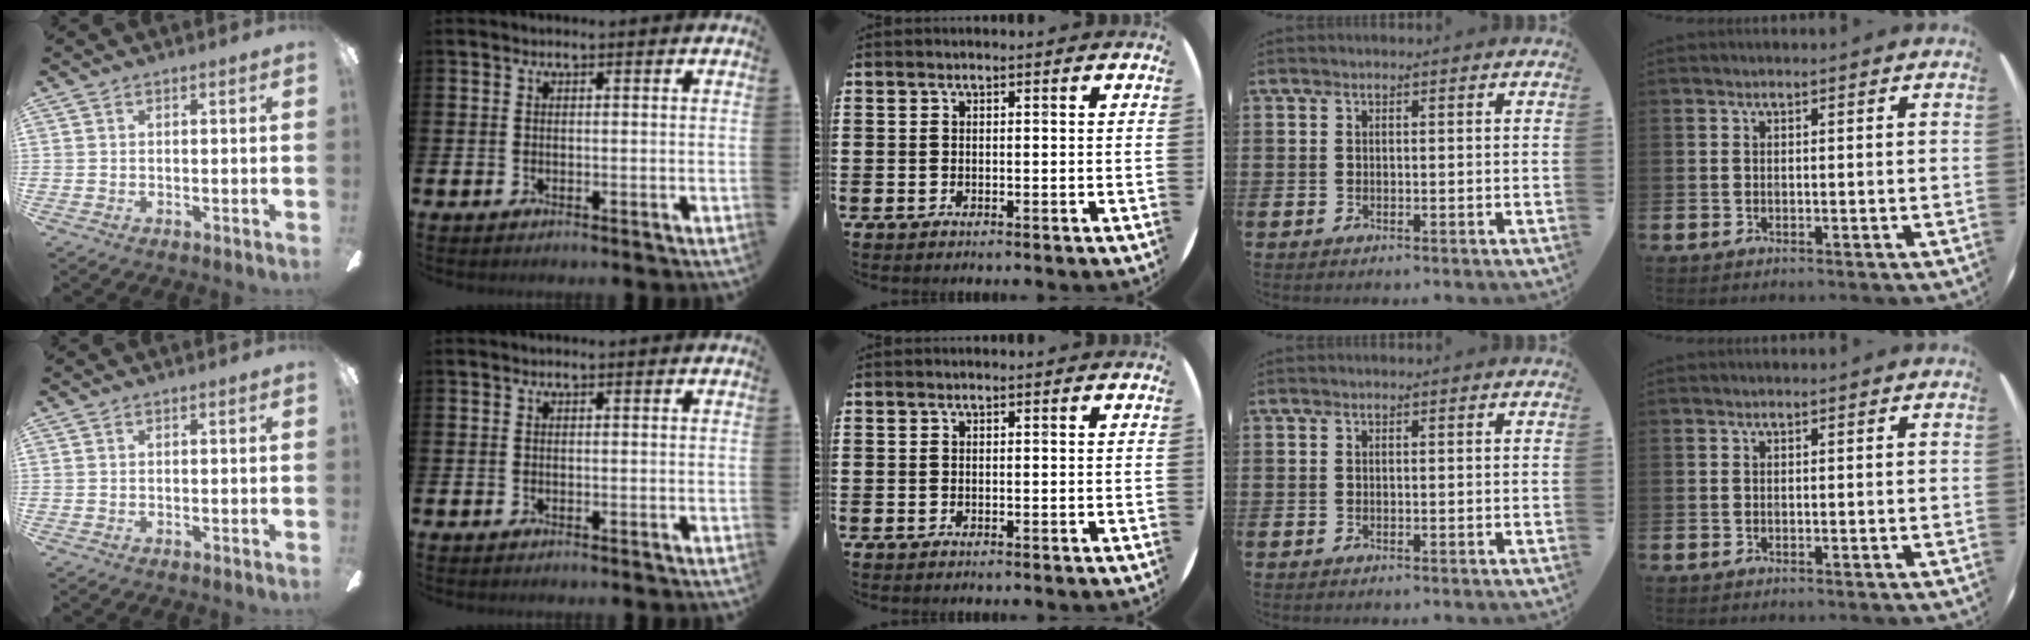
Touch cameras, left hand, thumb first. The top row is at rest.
{}